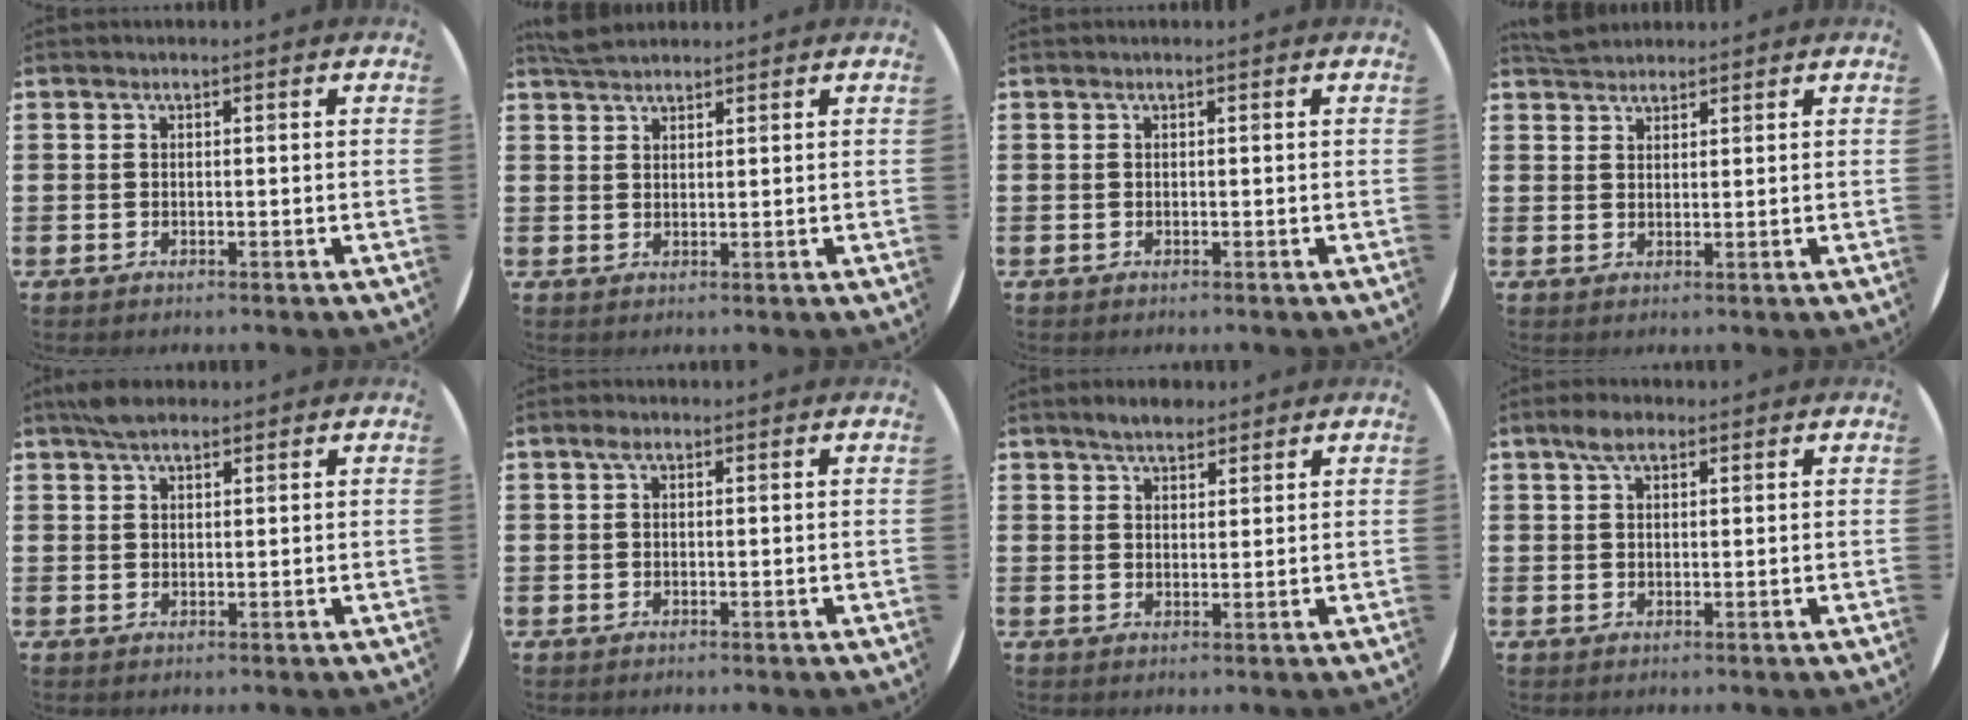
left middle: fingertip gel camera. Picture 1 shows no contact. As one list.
[{"total": 2.6, "force": [2.5, 0.7, 0.5], "torque": [-0.007, 0.003, 0.046]}, {"total": 0.0}, {"total": 2.6, "force": [2.5, 0.7, 0.1], "torque": [0.002, 0.000, 0.047]}, {"total": 3.2, "force": [2.6, 1.3, 1.5], "torque": [-0.034, 0.008, 0.048]}, {"total": 1.0, "force": [0.5, 0.6, 0.7], "torque": [-0.014, 0.007, 0.008]}, {"total": 3.3, "force": [2.9, 1.1, 0.9], "torque": [-0.013, -0.002, 0.053]}, {"total": 3.3, "force": [2.2, 1.5, 1.9], "torque": [-0.033, 0.005, 0.037]}]